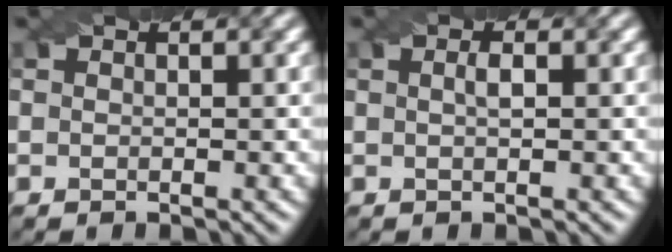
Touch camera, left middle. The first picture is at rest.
{"total": 0.8, "force": [-0.3, 0.1, 0.7], "torque": [-0.014, 0.008, 0.003]}